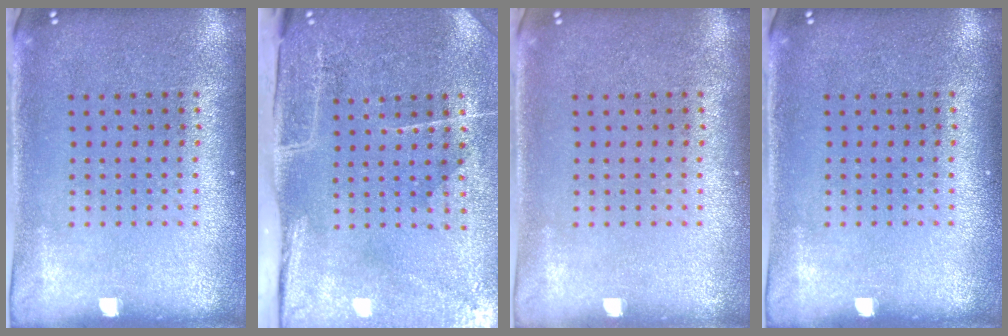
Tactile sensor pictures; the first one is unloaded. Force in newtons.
{"total": 4.7, "press": 3.8, "slide": 2.8}
{"total": 0.0}
{"total": 0.0}